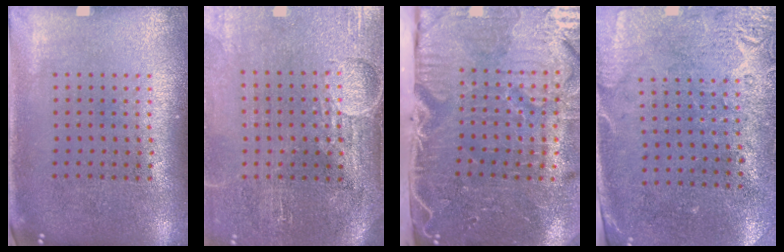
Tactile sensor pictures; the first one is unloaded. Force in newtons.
{"total": 4.3, "press": 3.7, "slide": 2.1}
{"total": 5.3, "press": 4.2, "slide": 3.2}
{"total": 2.7, "press": 2.3, "slide": 1.5}